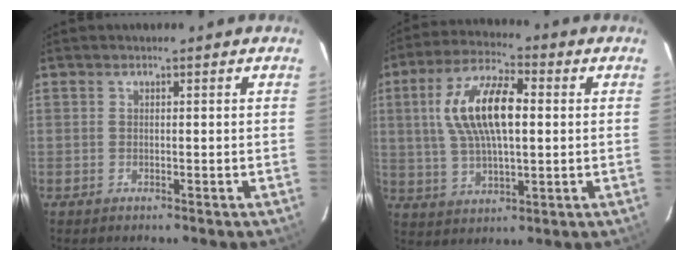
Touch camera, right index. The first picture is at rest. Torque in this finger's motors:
{"motor_torque": [0.66, 0.23, 0.92, 0.21]}